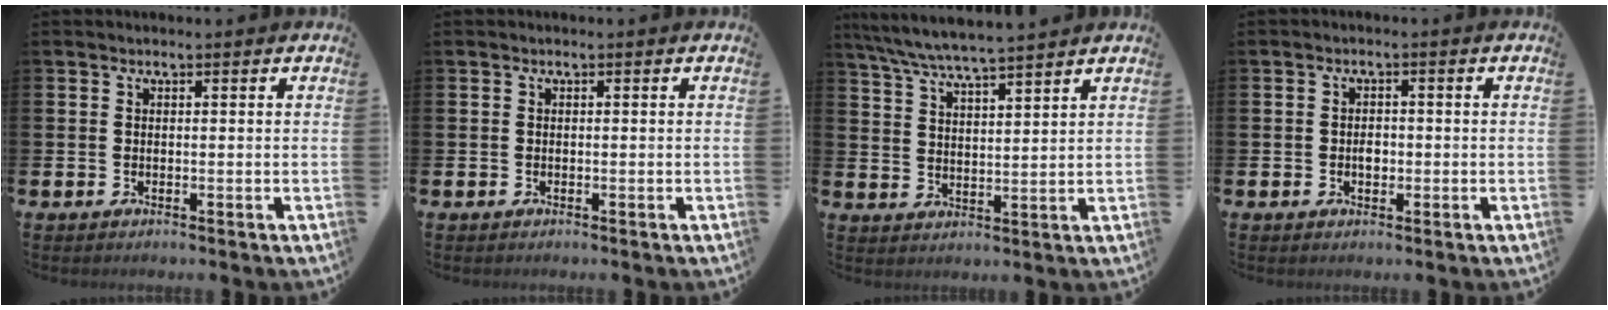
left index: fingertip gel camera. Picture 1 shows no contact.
{"total": 0.0}
{"total": 6.3, "force": [6.0, -0.1, 1.7], "torque": [-0.057, -0.032, 0.107]}
{"total": 1.7, "force": [-0.2, 1.2, 1.2], "torque": [-0.009, 0.000, -0.008]}